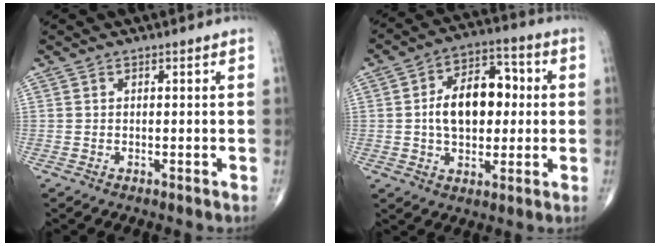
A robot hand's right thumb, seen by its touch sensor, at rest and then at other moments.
{"total": 14.0, "force": [0.7, 8.7, 10.9], "torque": [-0.145, 0.025, 0.007]}